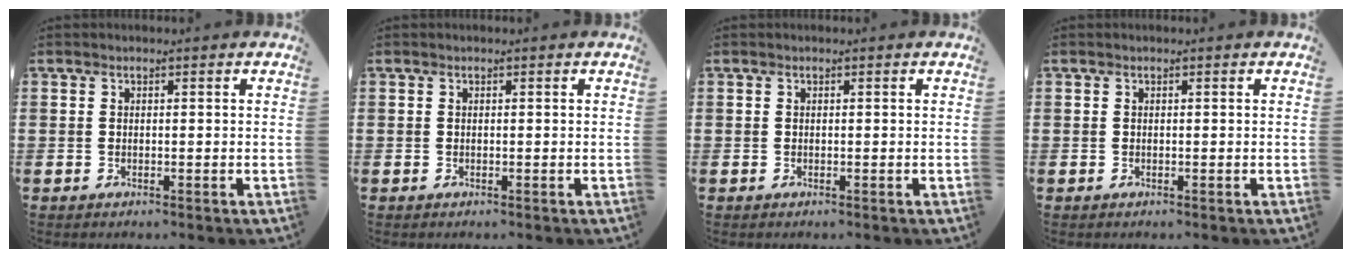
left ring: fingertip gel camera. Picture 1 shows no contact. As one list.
[{"total": 0.0}, {"total": 0.0}, {"total": 0.0}]